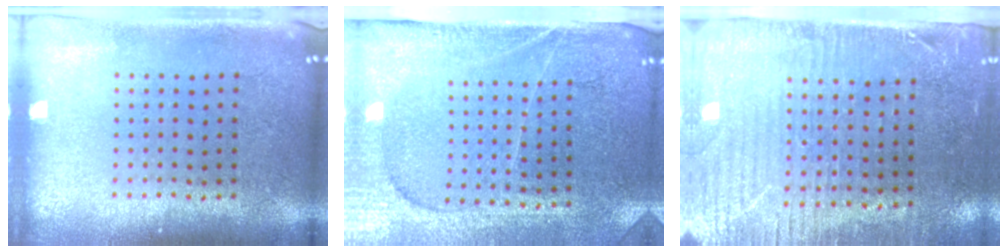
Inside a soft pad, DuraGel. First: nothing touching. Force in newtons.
{"total": 4.0, "press": 3.6, "slide": 1.7}
{"total": 3.2, "press": 2.8, "slide": 1.6}